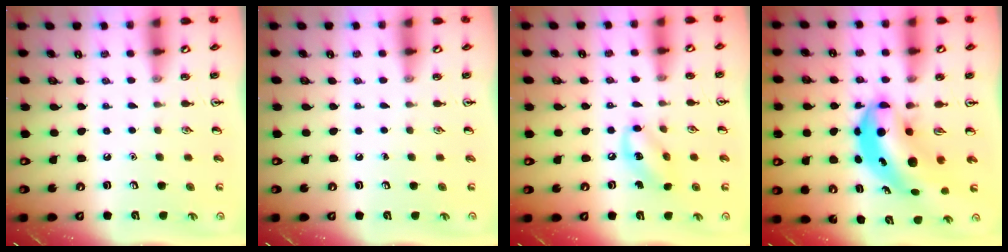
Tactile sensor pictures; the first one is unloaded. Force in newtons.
{"total": 0.0}
{"total": 7.4, "press": 7.3, "slide": 1.1}
{"total": 8.2, "press": 7.9, "slide": 2.3}